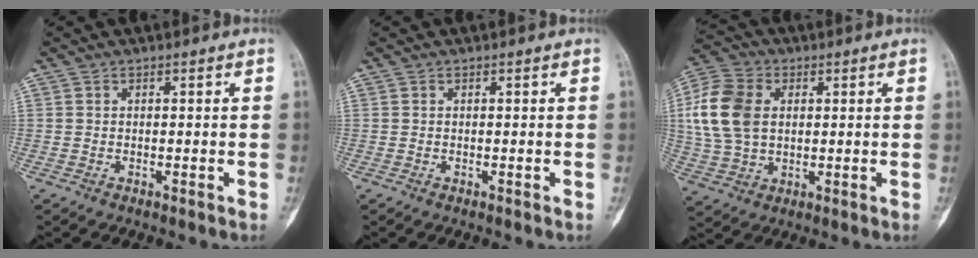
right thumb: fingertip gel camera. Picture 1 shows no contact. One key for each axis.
{"total": 0.0}
{"total": 13.4, "fx": 2.2, "fy": 9.4, "fz": 9.3, "tx": -0.185, "ty": 0.007, "tz": 0.039}